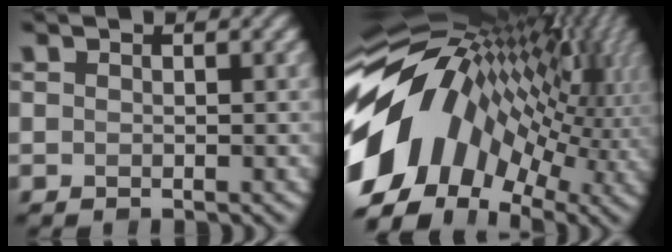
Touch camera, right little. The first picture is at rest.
{"total": 16.6, "force": [0.3, 10.1, 13.1], "torque": [-0.232, 0.024, -0.009]}